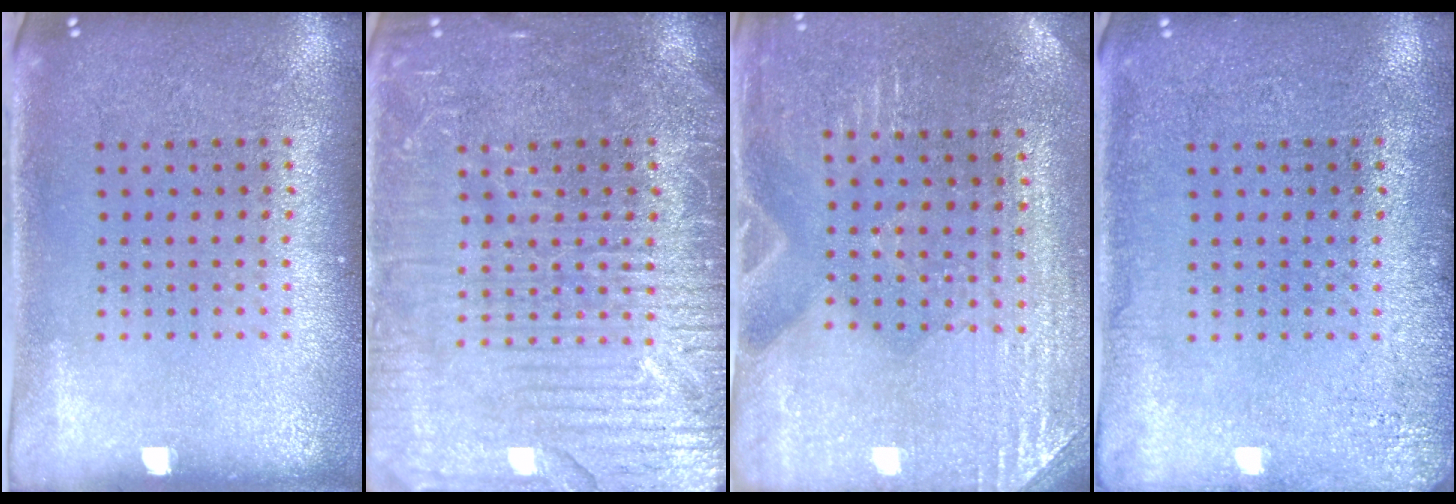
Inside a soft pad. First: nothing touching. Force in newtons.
{"total": 4.2, "press": 4.2, "slide": 0.6}
{"total": 2.9, "press": 2.9, "slide": 0.3}
{"total": 2.0, "press": 2.0, "slide": 0.3}